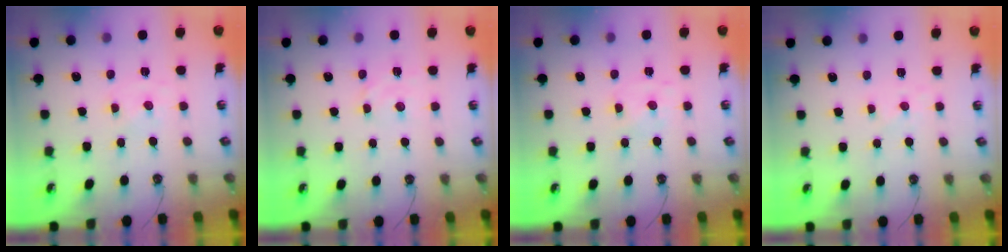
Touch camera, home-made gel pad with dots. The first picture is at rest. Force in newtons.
{"total": 2.8, "press": 2.8, "slide": 0.1}
{"total": 1.5, "press": 1.4, "slide": 0.3}
{"total": 2.7, "press": 2.7, "slide": 0.4}